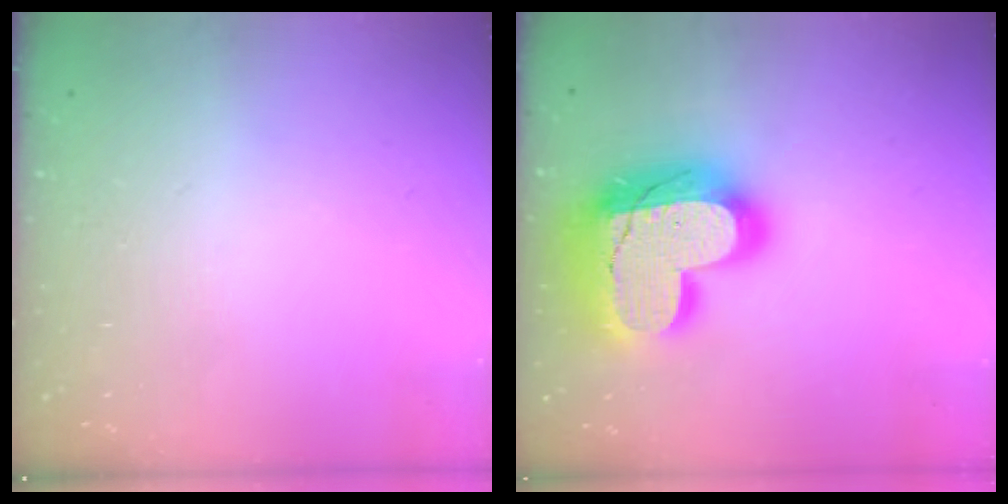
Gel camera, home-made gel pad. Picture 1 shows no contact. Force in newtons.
{"total": 27.3, "press": 27.2, "slide": 2.0}